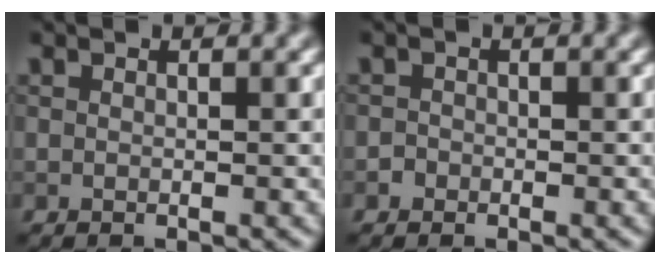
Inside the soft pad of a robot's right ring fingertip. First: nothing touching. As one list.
[{"total": 0.8, "force": [-0.5, 0.6, -0.1], "torque": [0.007, -0.004, -0.010]}]